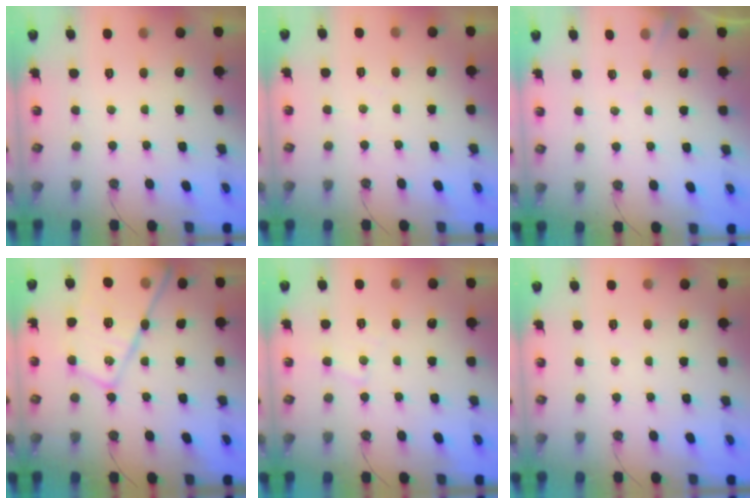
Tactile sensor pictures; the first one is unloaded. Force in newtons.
{"total": 3.5, "press": 3.5, "slide": 0.5}
{"total": 5.5, "press": 5.5, "slide": 0.6}
{"total": 21.7, "press": 21.7, "slide": 1.2}
{"total": 6.2, "press": 6.1, "slide": 0.8}
{"total": 3.2, "press": 3.2, "slide": 0.6}